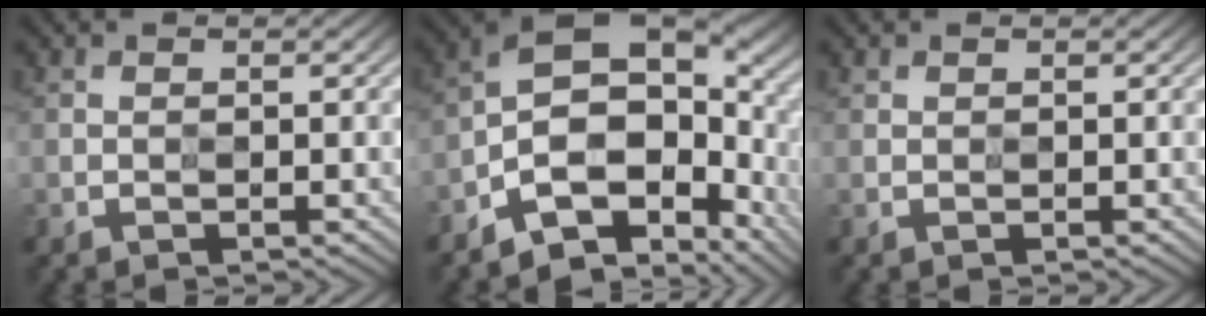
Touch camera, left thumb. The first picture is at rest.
{"total": 11.8, "force": [-4.5, 7.2, 8.2], "torque": [-0.116, 0.005, -0.083]}
{"total": 0.7, "force": [0.7, 0.2, -0.1], "torque": [-0.003, 0.001, 0.013]}